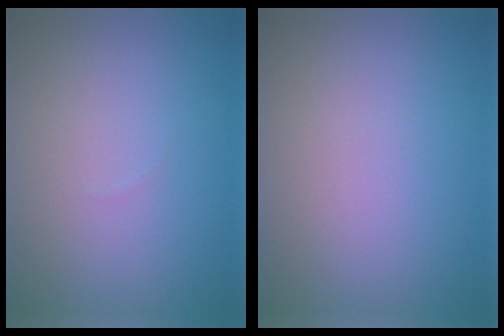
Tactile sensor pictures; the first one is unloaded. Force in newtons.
{"total": 0.0}